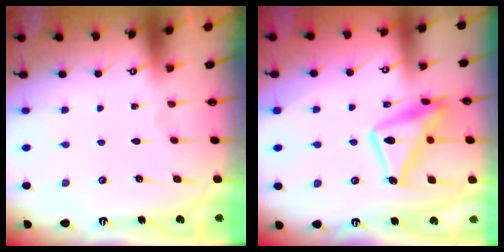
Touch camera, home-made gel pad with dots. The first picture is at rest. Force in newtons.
{"total": 15.1, "press": 15.0, "slide": 1.3}